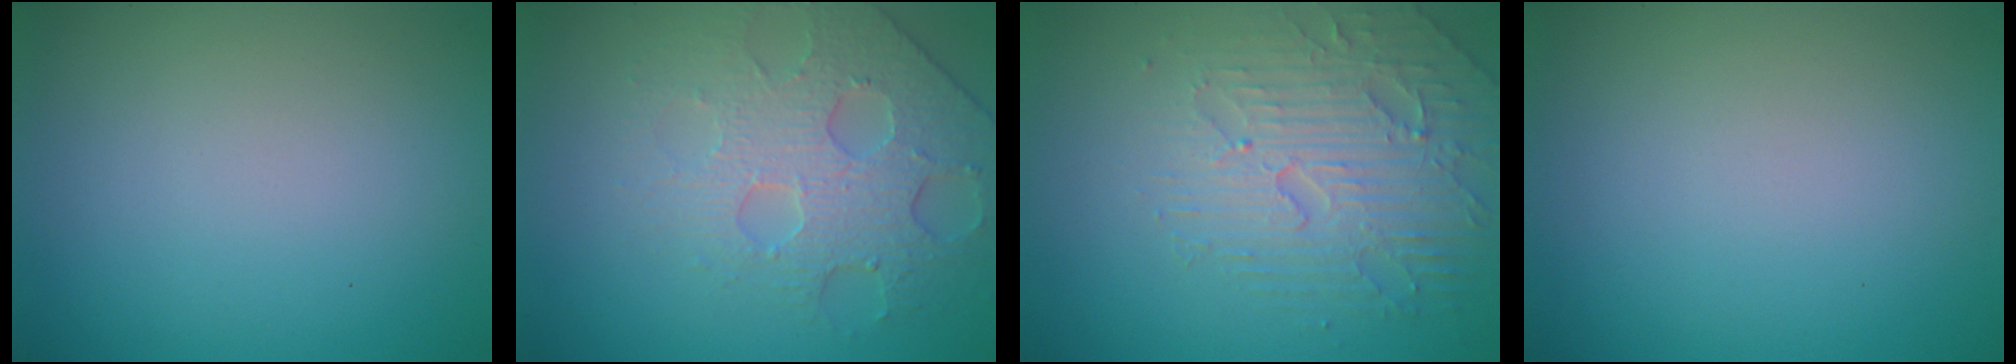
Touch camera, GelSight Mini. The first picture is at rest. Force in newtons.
{"total": 4.4, "press": 4.2, "slide": 1.4}
{"total": 4.2, "press": 4.1, "slide": 0.7}
{"total": 0.0}